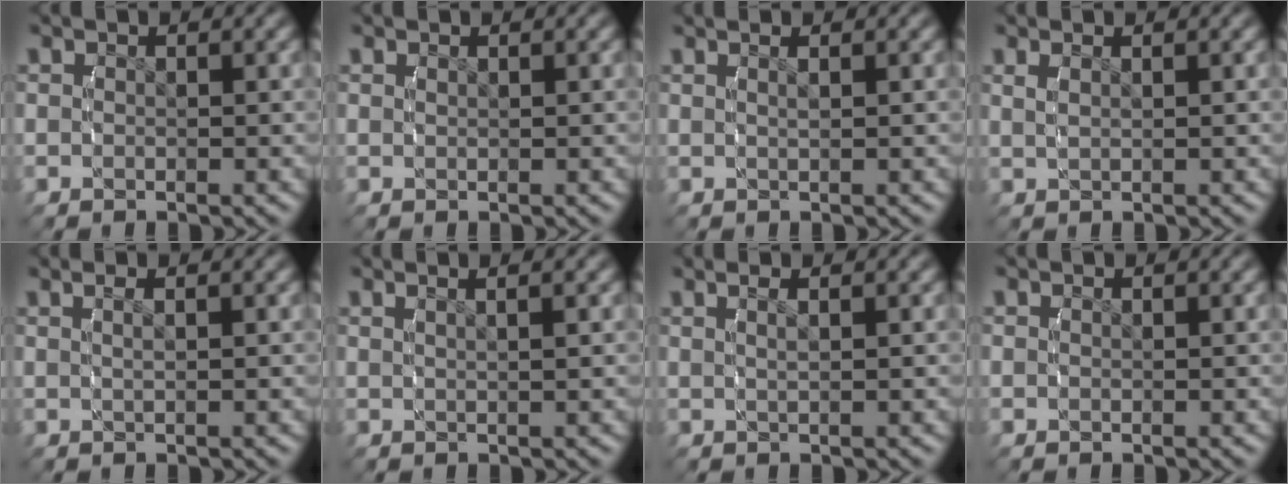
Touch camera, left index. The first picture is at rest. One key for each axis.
{"total": 0.6, "fx": 0.4, "fy": -0.5, "fz": 0.0, "tx": 0.003, "ty": -0.003, "tz": 0.012}
{"total": 1.6, "fx": 0.9, "fy": -0.3, "fz": 1.3, "tx": -0.012, "ty": 0.004, "tz": 0.018}
{"total": 1.0, "fx": 0.7, "fy": -0.4, "fz": 0.7, "tx": -0.013, "ty": -0.003, "tz": 0.024}
{"total": 2.1, "fx": 1.0, "fy": 0.2, "fz": 1.8, "tx": -0.015, "ty": 0.010, "tz": 0.017}
{"total": 2.2, "fx": 1.3, "fy": -0.3, "fz": 1.7, "tx": -0.014, "ty": 0.008, "tz": 0.026}
{"total": 2.4, "fx": 1.4, "fy": 0.2, "fz": 2.0, "tx": -0.018, "ty": 0.010, "tz": 0.024}
{"total": 0.0}